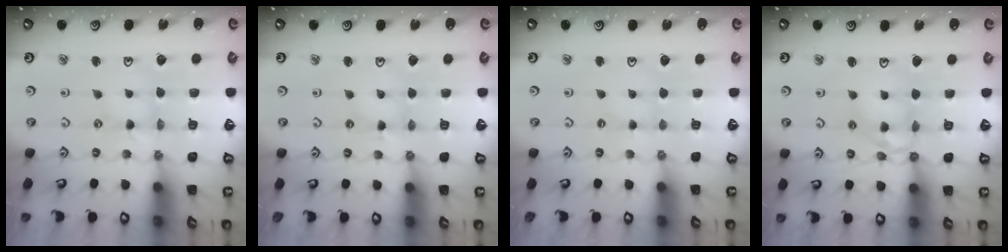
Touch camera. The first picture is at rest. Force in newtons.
{"total": 1.9, "press": 1.9, "slide": 0.2}
{"total": 0.0}
{"total": 10.1, "press": 10.1, "slide": 1.0}